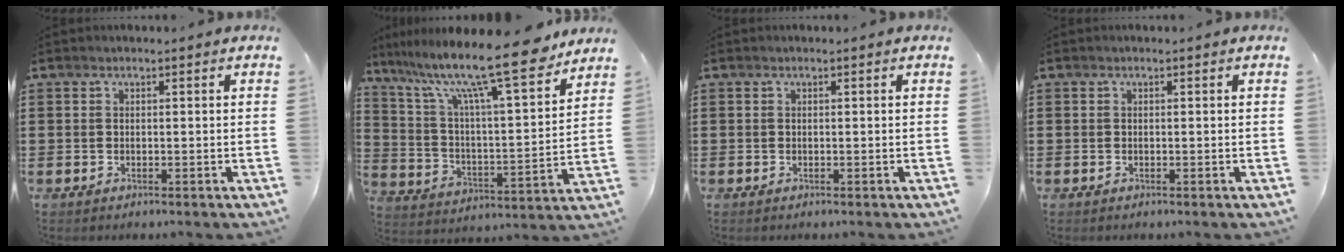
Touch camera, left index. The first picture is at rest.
{"total": 15.4, "force": [12.4, 1.2, 9.0], "torque": [-0.198, -0.072, 0.206]}
{"total": 0.0}
{"total": 0.0}